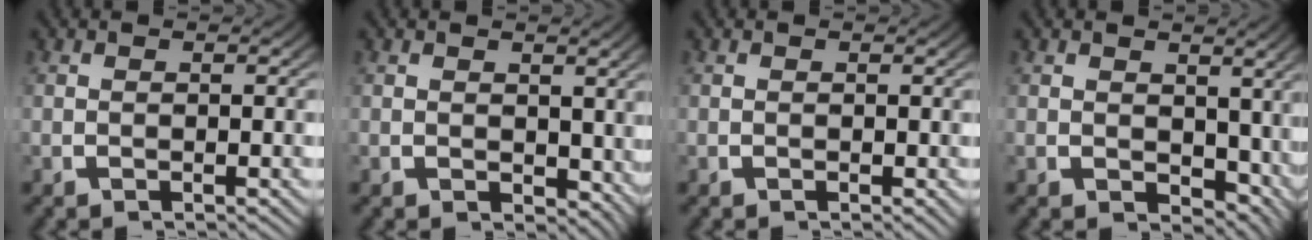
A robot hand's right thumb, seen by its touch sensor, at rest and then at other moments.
{"total": 1.9, "force": [0.7, 1.5, 0.9], "torque": [-0.006, -0.011, 0.021]}
{"total": 0.5, "force": [-0.2, 0.4, 0.3], "torque": [0.002, -0.003, -0.002]}
{"total": 3.7, "force": [1.1, 2.9, 2.1], "torque": [-0.027, -0.020, 0.030]}